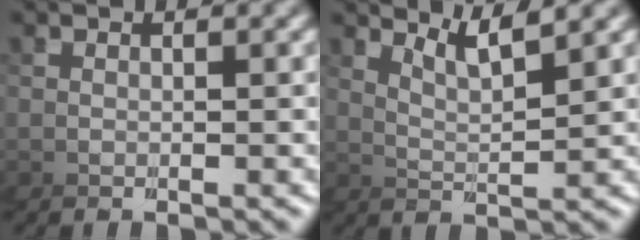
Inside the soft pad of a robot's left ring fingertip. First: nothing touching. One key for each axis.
{"total": 5.9, "fx": 4.6, "fy": -2.7, "fz": -2.5, "tx": -0.004, "ty": 0.023, "tz": 0.064}